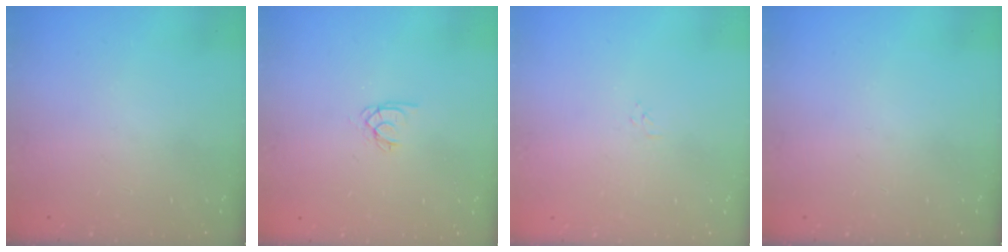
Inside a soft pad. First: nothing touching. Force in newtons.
{"total": 1.9, "press": 1.9, "slide": 0.2}
{"total": 2.9, "press": 2.9, "slide": 0.3}
{"total": 0.0}